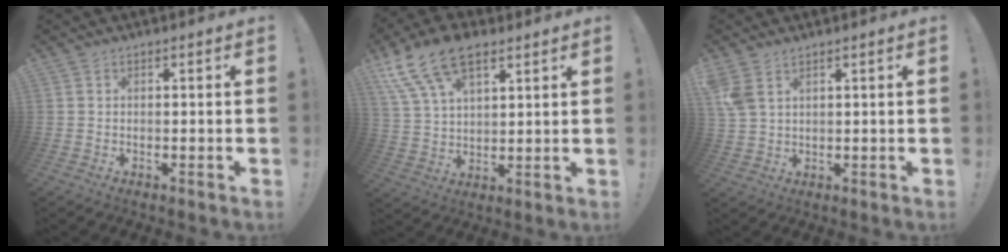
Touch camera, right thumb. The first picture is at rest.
{"total": 14.4, "force": [8.7, 7.4, 8.7], "torque": [-0.167, -0.038, 0.162]}
{"total": 5.2, "force": [3.2, 2.7, 3.1], "torque": [-0.063, -0.009, 0.066]}